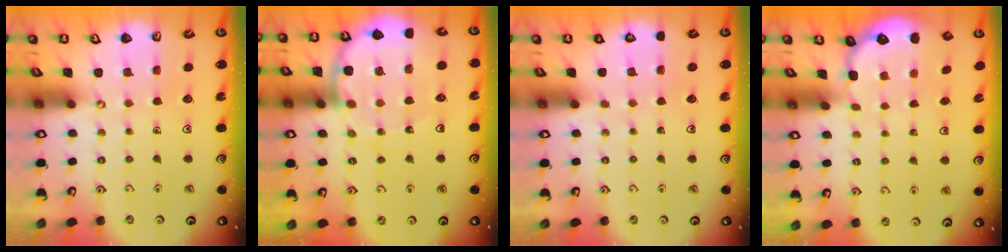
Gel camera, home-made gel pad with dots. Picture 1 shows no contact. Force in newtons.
{"total": 10.7, "press": 10.6, "slide": 1.4}
{"total": 0.0}
{"total": 1.8, "press": 1.0, "slide": 1.4}